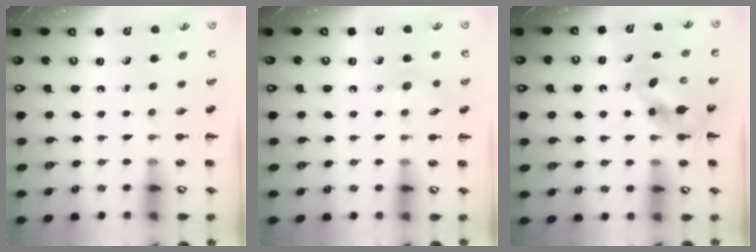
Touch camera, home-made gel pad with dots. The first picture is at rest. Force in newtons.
{"total": 7.2, "press": 7.0, "slide": 1.9}
{"total": 5.7, "press": 5.6, "slide": 0.7}